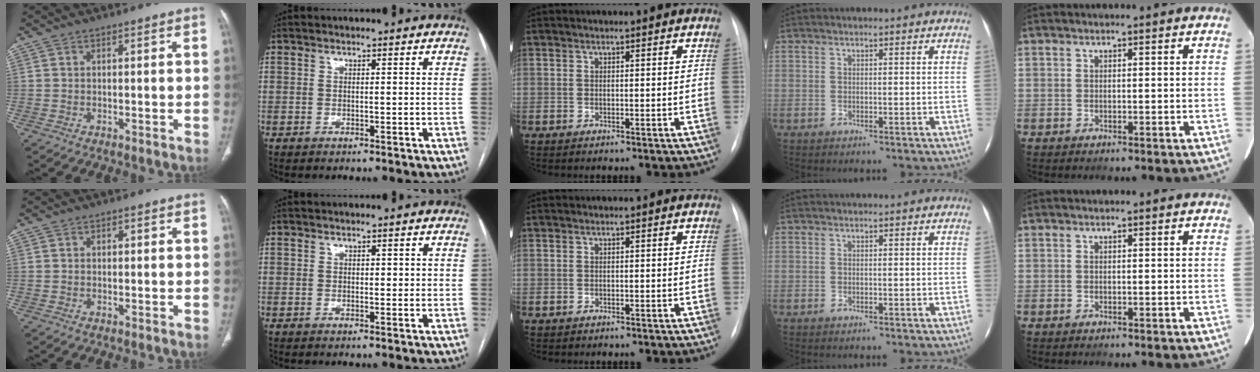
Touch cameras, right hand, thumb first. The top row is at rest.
{"thumb": {"total": 0.8, "force": [0.2, 0.6, 0.5], "torque": [-0.004, 0.000, 0.001]}, "index": {"total": 1.5, "force": [0.3, 0.9, 1.1], "torque": [-0.011, 0.004, 0.003]}}